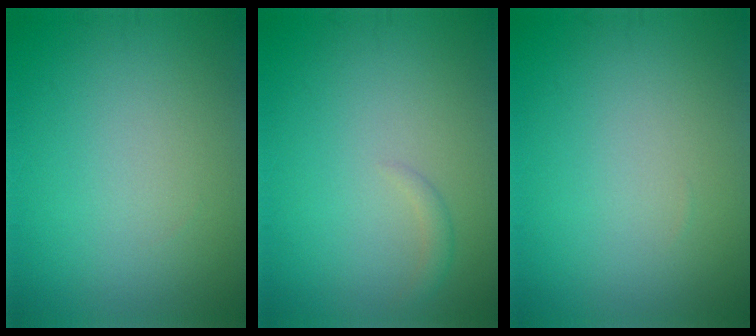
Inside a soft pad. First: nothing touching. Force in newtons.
{"total": 1.0, "press": 1.0, "slide": 0.0}
{"total": 0.0}